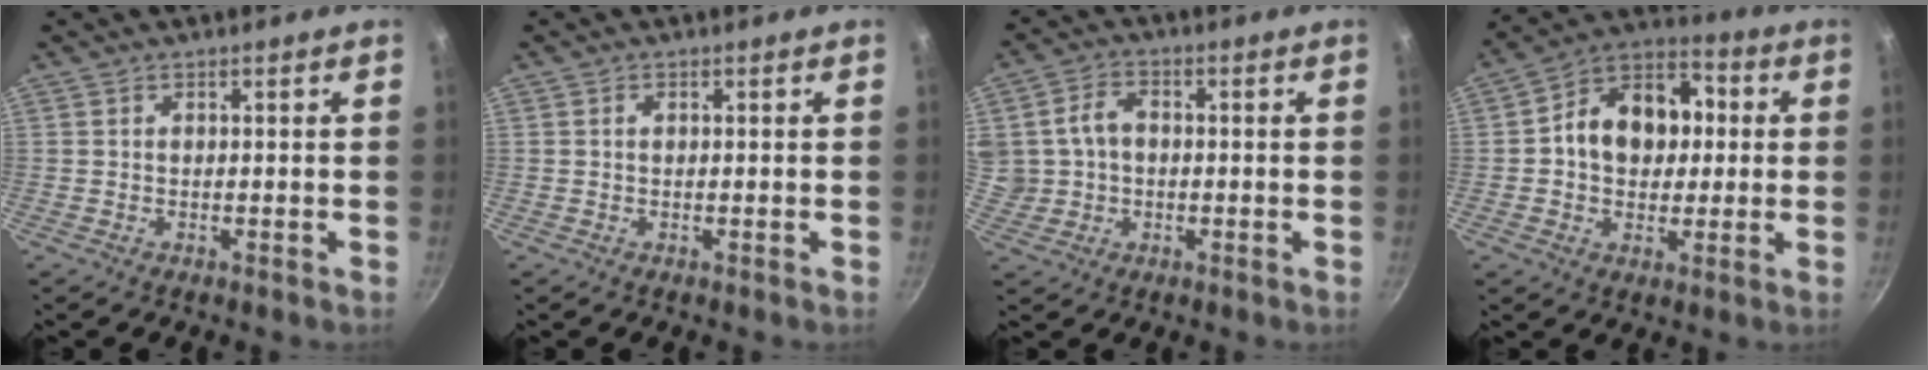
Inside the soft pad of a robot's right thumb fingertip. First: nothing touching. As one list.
[{"total": 0.5, "force": [0.1, 0.4, 0.3], "torque": [-0.004, 0.003, 0.002]}, {"total": 8.1, "force": [0.5, 6.8, 4.4], "torque": [-0.072, 0.016, 0.012]}, {"total": 14.8, "force": [1.2, 11.2, 9.6], "torque": [-0.115, 0.025, 0.000]}]